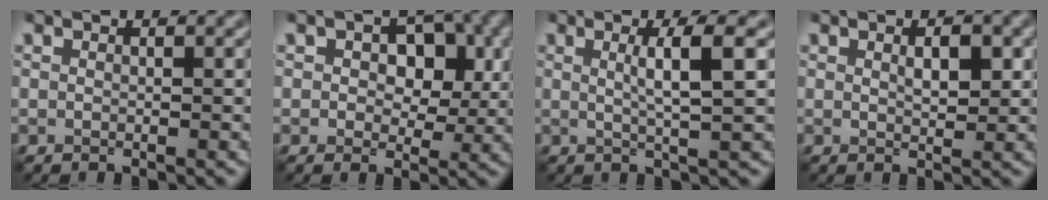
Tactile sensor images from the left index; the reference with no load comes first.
{"total": 5.1, "force": [1.1, 3.3, 3.8], "torque": [-0.047, -0.004, 0.007]}
{"total": 3.9, "force": [0.8, 0.8, 3.8], "torque": [-0.054, 0.003, 0.010]}
{"total": 2.3, "force": [0.7, 1.0, 1.9], "torque": [-0.029, -0.001, 0.014]}